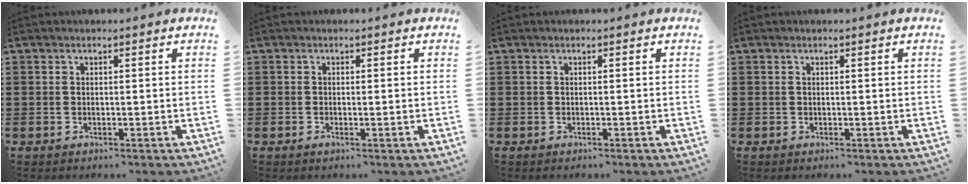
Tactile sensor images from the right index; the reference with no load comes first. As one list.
[{"total": 0.6, "force": [-0.2, 0.0, 0.6], "torque": [-0.010, -0.003, -0.004]}, {"total": 0.0}, {"total": 0.0}]